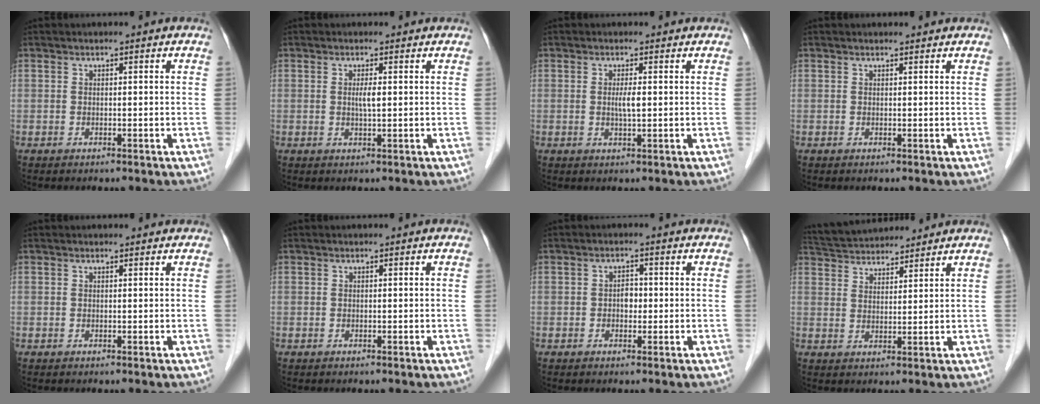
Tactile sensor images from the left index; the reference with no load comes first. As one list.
[{"total": 1.7, "force": [0.4, 0.2, 1.7], "torque": [-0.035, 0.001, 0.006]}, {"total": 2.0, "force": [0.3, 0.2, 2.0], "torque": [-0.039, 0.000, 0.006]}, {"total": 1.2, "force": [1.2, 0.1, 0.1], "torque": [-0.010, 0.004, 0.016]}, {"total": 0.9, "force": [0.9, 0.2, 0.0], "torque": [-0.010, 0.002, 0.011]}, {"total": 0.0}, {"total": 1.8, "force": [-0.2, 1.3, 1.3], "torque": [-0.018, 0.005, -0.005]}, {"total": 10.3, "force": [9.9, 1.7, 2.5], "torque": [-0.051, 0.035, 0.164]}]